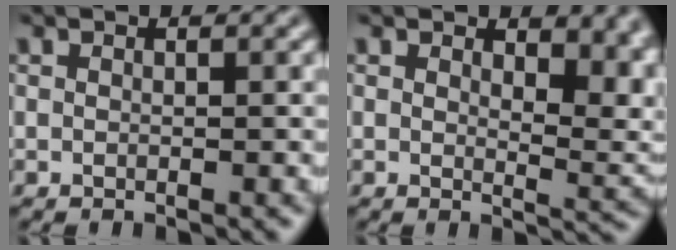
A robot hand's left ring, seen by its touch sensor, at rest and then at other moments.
{"total": 5.1, "force": [2.4, 2.5, 3.7], "torque": [-0.038, -0.009, 0.038]}